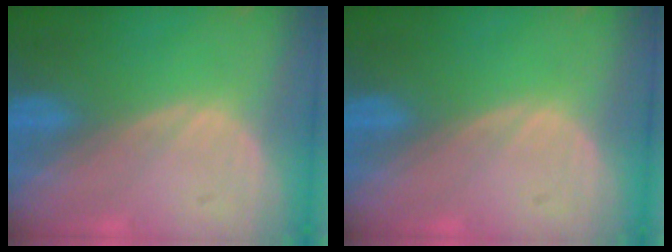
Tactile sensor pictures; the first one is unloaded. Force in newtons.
{"total": 0.0}